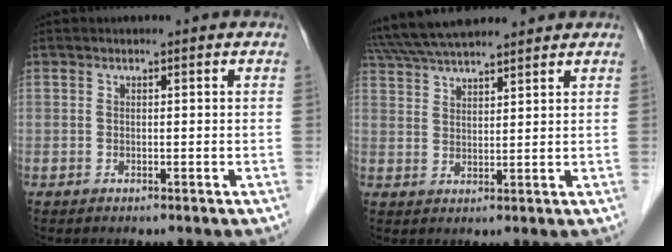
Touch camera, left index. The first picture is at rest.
{"total": 12.5, "force": [11.2, 1.8, 5.2], "torque": [-0.100, 0.045, 0.192]}